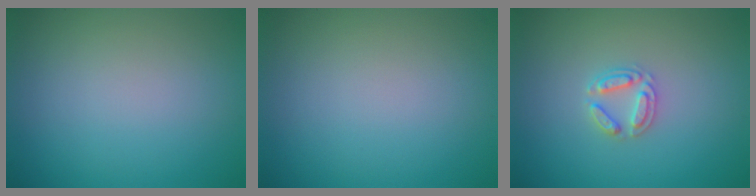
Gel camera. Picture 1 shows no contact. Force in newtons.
{"total": 0.0}
{"total": 2.2, "press": 2.2, "slide": 0.3}